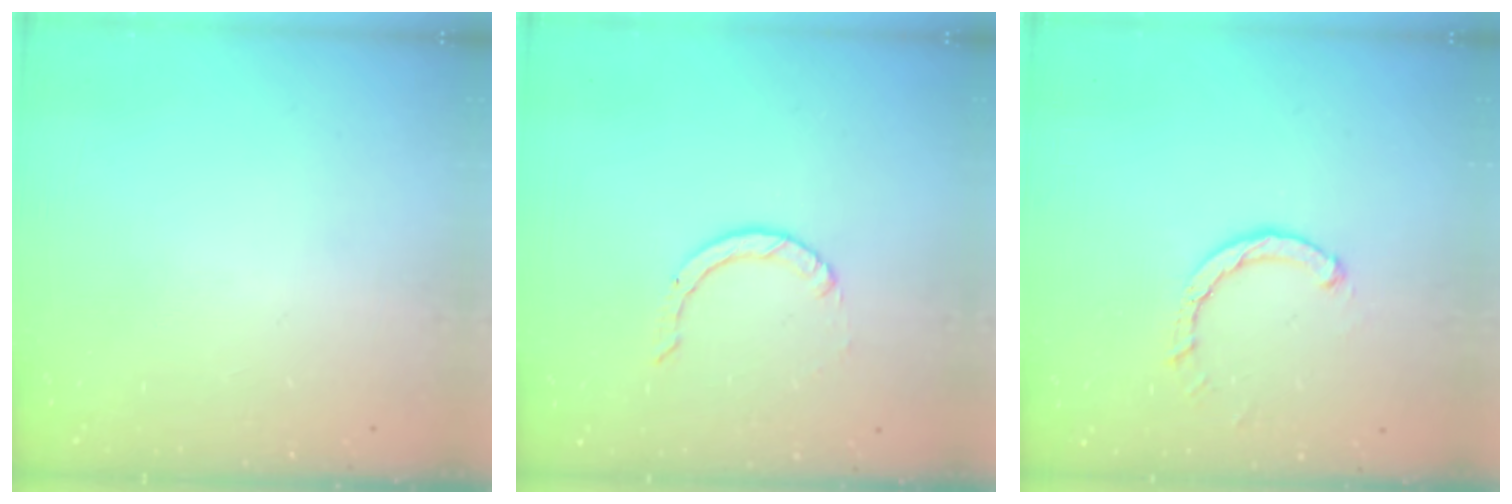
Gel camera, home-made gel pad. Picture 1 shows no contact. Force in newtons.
{"total": 0.9, "press": 0.9, "slide": 0.1}
{"total": 2.6, "press": 2.6, "slide": 0.3}